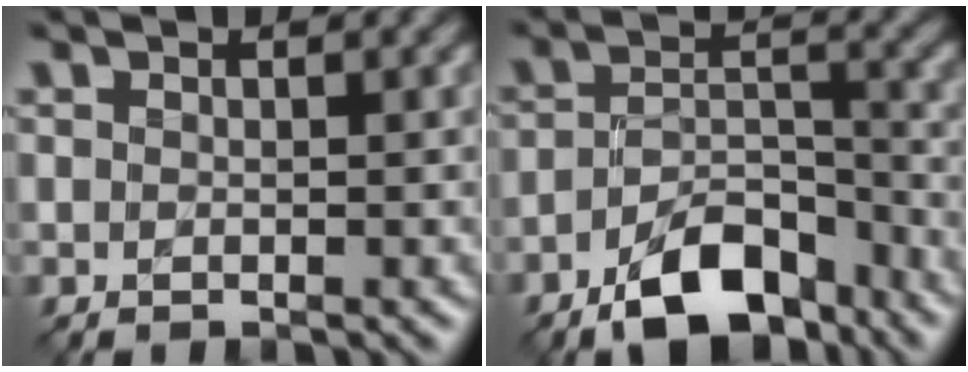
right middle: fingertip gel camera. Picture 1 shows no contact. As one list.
[{"total": 7.7, "force": [-5.2, 3.4, 4.7], "torque": [-0.075, -0.002, -0.086]}]